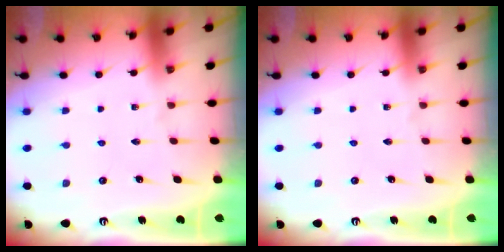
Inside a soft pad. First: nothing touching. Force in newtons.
{"total": 0.0}